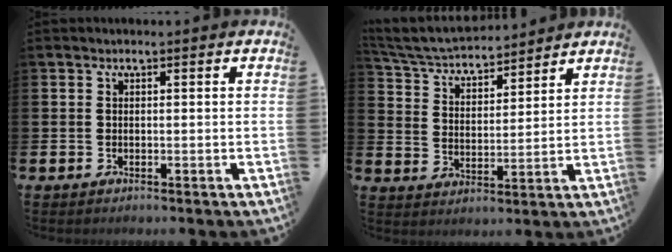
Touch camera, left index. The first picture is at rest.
{"total": 5.4, "force": [5.3, 0.9, 0.9], "torque": [-0.048, -0.036, 0.091]}